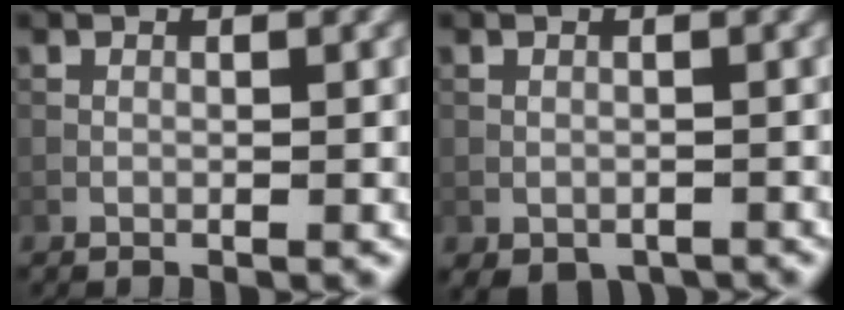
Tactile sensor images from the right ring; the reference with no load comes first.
{"total": 2.2, "force": [-1.3, 1.7, 0.7], "torque": [-0.006, -0.013, -0.019]}